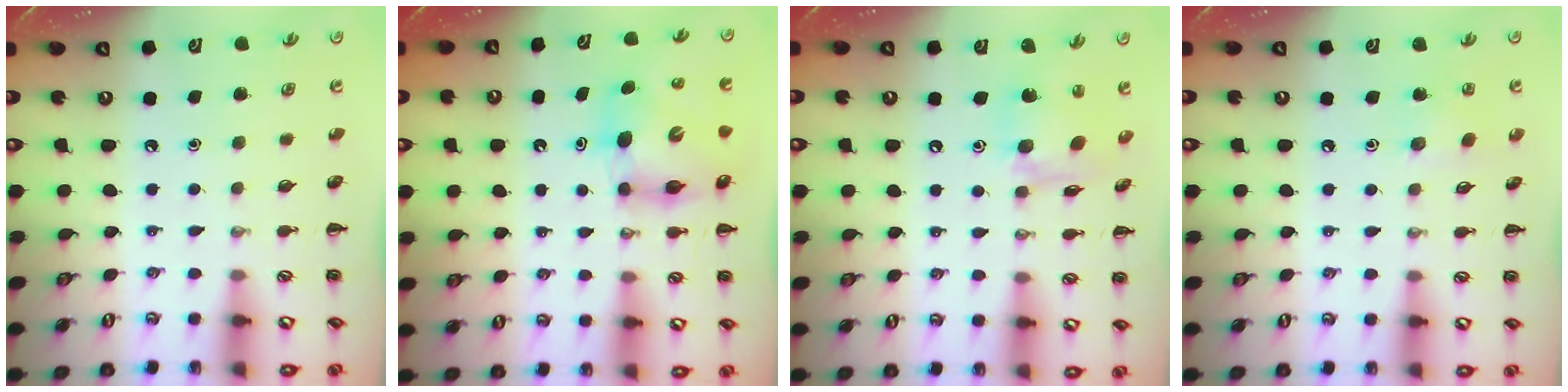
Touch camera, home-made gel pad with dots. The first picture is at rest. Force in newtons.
{"total": 6.6, "press": 6.5, "slide": 0.9}
{"total": 10.4, "press": 10.3, "slide": 0.9}
{"total": 4.6, "press": 4.4, "slide": 1.4}